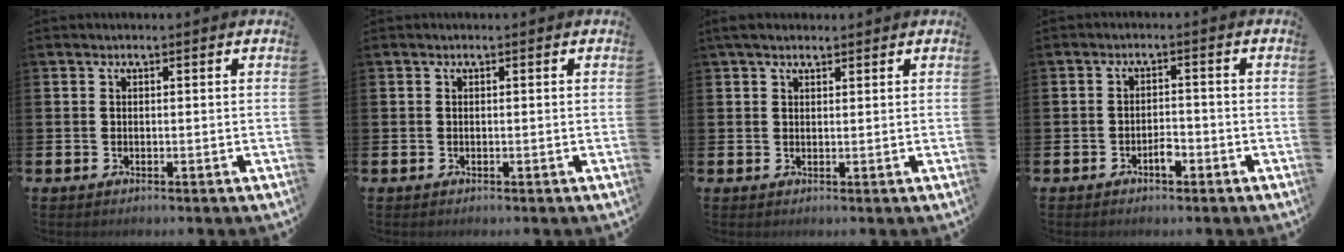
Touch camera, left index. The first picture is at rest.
{"total": 0.0}
{"total": 2.5, "force": [2.1, 0.9, 1.1], "torque": [-0.010, -0.001, 0.035]}
{"total": 2.1, "force": [-1.1, 1.0, 1.5], "torque": [-0.021, -0.001, -0.022]}